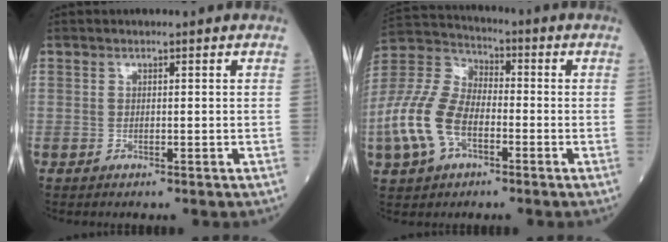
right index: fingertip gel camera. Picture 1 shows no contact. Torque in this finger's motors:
{"motor_torque": [1.14, -1.00, 0.34, 0.09]}